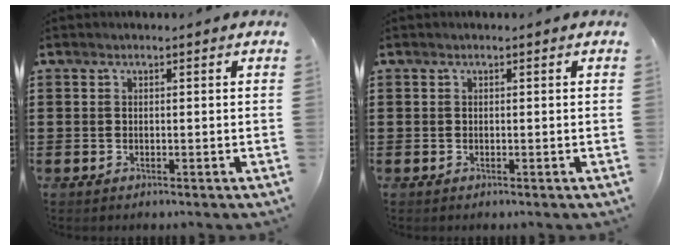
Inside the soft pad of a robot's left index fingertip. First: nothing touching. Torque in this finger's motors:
{"motor_torque": [0.04, 0.15, 0.06, 0.00]}